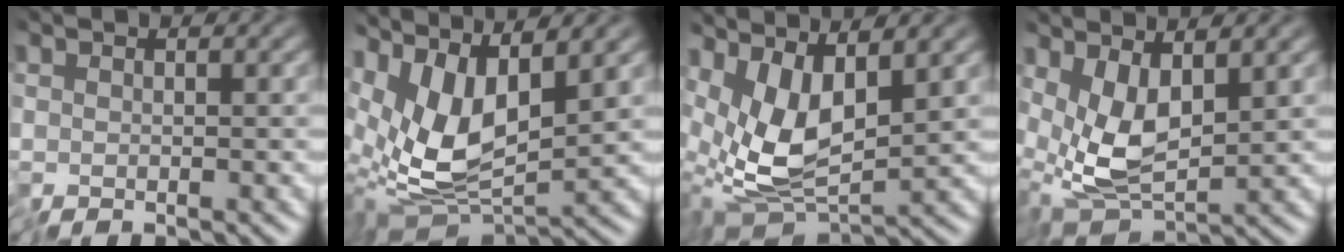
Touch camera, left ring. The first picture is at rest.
{"total": 9.1, "force": [2.6, 4.0, 7.8], "torque": [-0.153, -0.012, 0.050]}
{"total": 7.7, "force": [2.2, 3.3, 6.6], "torque": [-0.139, -0.006, 0.042]}
{"total": 5.9, "force": [1.1, 2.9, 5.1], "torque": [-0.113, -0.007, 0.021]}